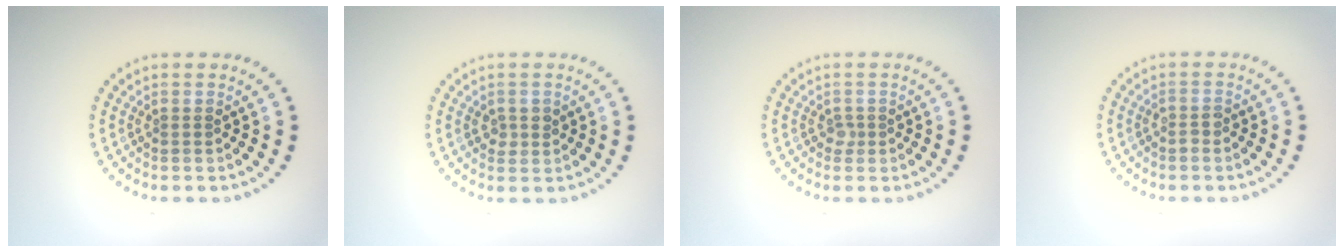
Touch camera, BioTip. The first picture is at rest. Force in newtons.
{"total": 1.5, "press": 1.5, "slide": 0.2}
{"total": 0.9, "press": 0.6, "slide": 0.6}
{"total": 0.8, "press": 0.7, "slide": 0.4}